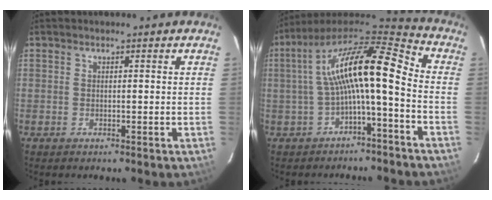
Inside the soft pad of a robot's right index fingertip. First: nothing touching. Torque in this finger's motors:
{"motor_torque": [0.70, -0.15, 1.05, 0.21]}